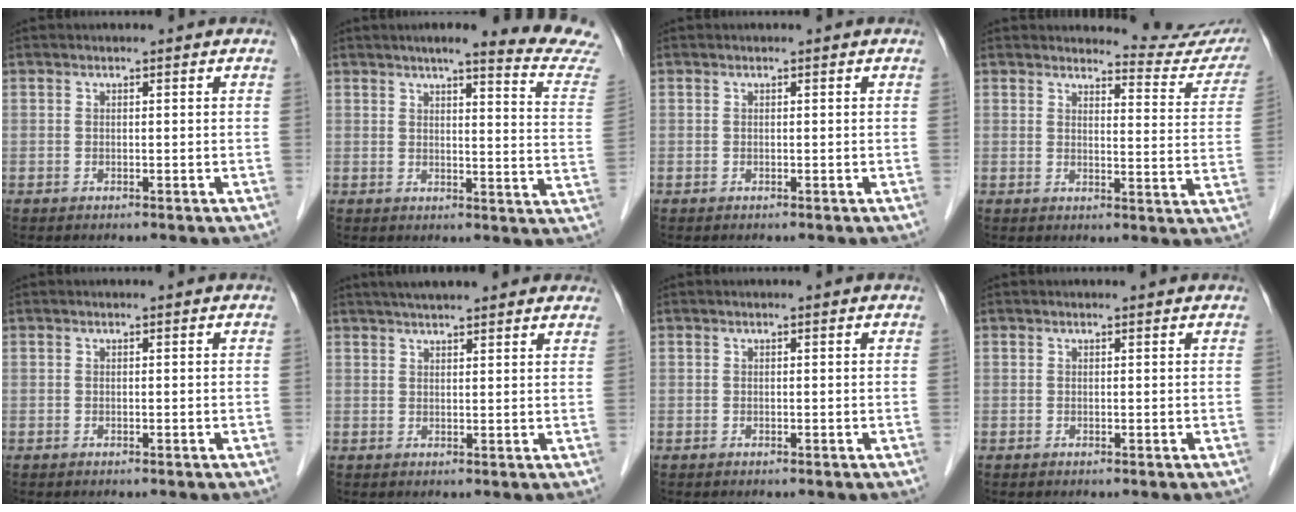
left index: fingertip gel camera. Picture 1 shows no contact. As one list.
[{"total": 15.2, "force": [14.0, -0.9, 5.7], "torque": [-0.066, -0.086, 0.144]}, {"total": 0.0}, {"total": 10.8, "force": [10.7, 1.0, 0.4], "torque": [0.015, -0.081, 0.098]}, {"total": 0.0}, {"total": 12.3, "force": [10.7, 2.0, 5.9], "torque": [-0.076, 0.033, 0.134]}, {"total": 0.0}, {"total": 0.6, "force": [0.6, 0.2, 0.1], "torque": [-0.012, 0.001, 0.005]}]